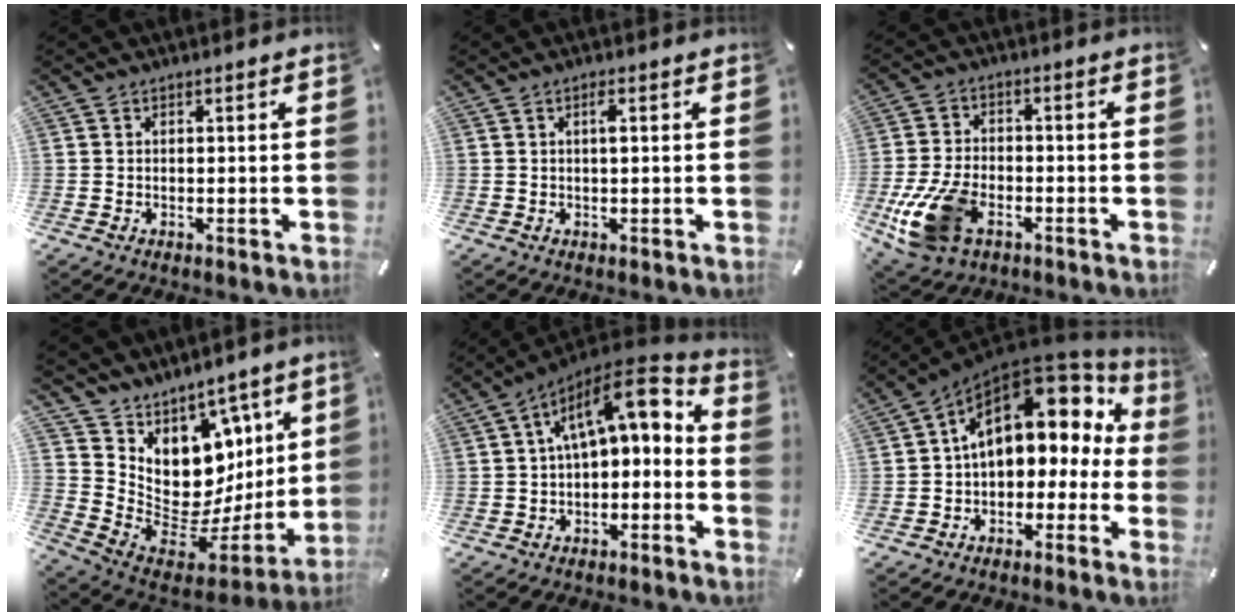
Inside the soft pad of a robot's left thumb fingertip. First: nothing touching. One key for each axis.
{"total": 1.9, "fx": 0.4, "fy": 0.3, "fz": 1.8, "tx": -0.037, "ty": 0.002, "tz": 0.005}
{"total": 14.0, "fx": -5.5, "fy": 8.9, "fz": 9.4, "tx": -0.197, "ty": 0.019, "tz": -0.092}
{"total": 11.4, "fx": 4.4, "fy": 9.8, "fz": 3.8, "tx": -0.043, "ty": -0.099, "tz": 0.099}
{"total": 12.3, "fx": 4.7, "fy": 5.7, "fz": 9.8, "tx": -0.152, "ty": -0.027, "tz": 0.081}
{"total": 16.2, "fx": 5.5, "fy": 10.3, "fz": 11.2, "tx": -0.173, "ty": -0.029, "tz": 0.091}